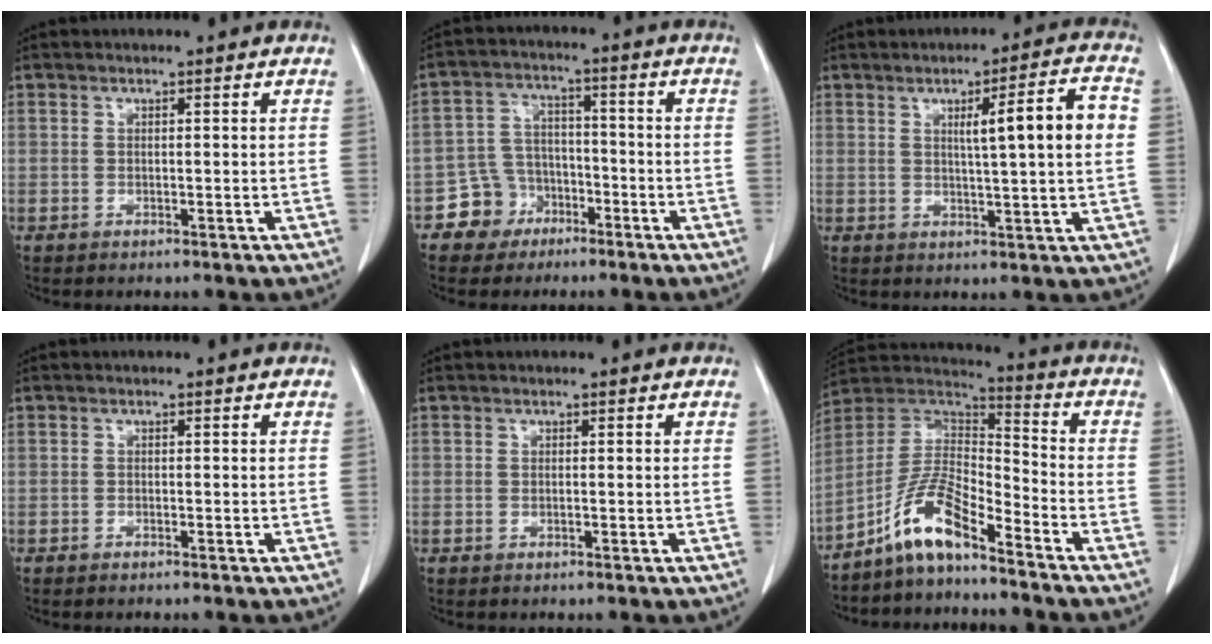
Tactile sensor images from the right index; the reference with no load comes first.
{"total": 6.6, "force": [-3.6, 5.5, 0.3], "torque": [0.006, 0.017, -0.058]}
{"total": 9.2, "force": [1.6, -0.3, 9.0], "torque": [-0.135, 0.007, 0.024]}
{"total": 0.0}
{"total": 0.0}
{"total": 10.1, "force": [-7.2, 2.0, 6.8], "torque": [-0.146, 0.021, -0.136]}